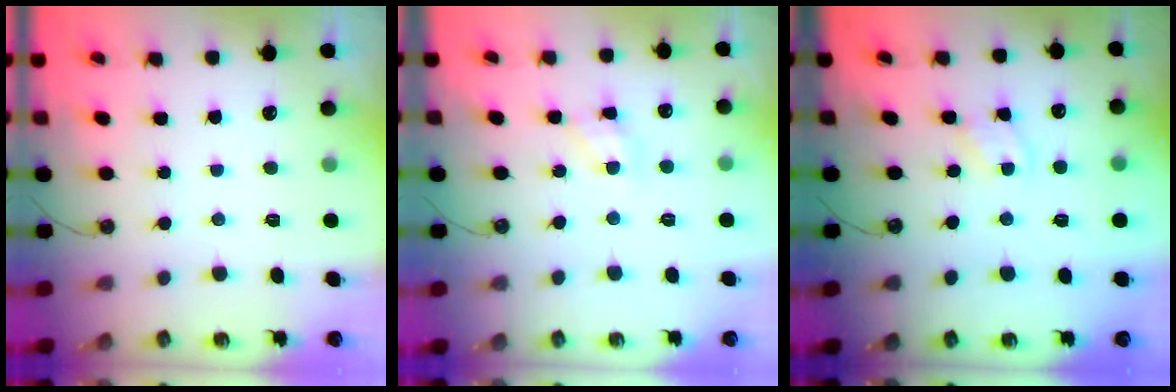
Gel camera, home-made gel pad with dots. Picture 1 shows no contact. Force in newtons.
{"total": 8.0, "press": 8.0, "slide": 0.2}
{"total": 2.1, "press": 2.1, "slide": 0.4}